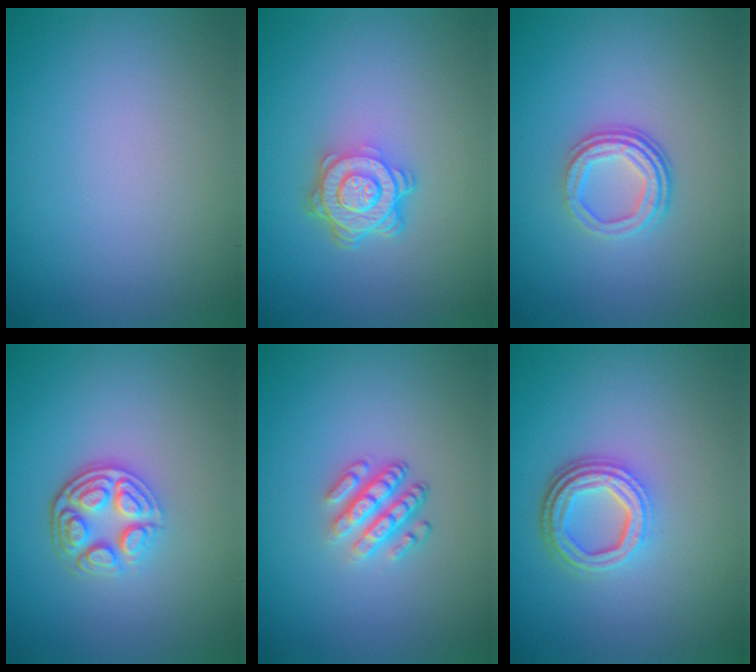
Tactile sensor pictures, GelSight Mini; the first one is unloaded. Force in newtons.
{"total": 4.6, "press": 3.3, "slide": 3.2}
{"total": 3.5, "press": 2.5, "slide": 2.5}
{"total": 4.1, "press": 3.2, "slide": 2.5}
{"total": 3.5, "press": 2.6, "slide": 2.3}
{"total": 4.3, "press": 3.2, "slide": 2.9}